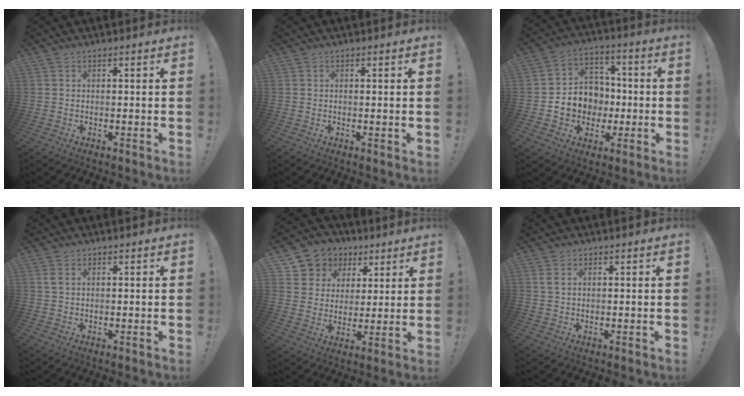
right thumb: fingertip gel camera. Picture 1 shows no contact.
{"total": 0.7, "force": [0.1, -0.4, 0.6], "torque": [-0.008, -0.002, 0.000]}
{"total": 11.2, "force": [-2.6, 10.3, 3.7], "torque": [-0.047, 0.020, -0.034]}
{"total": 1.7, "force": [0.9, 0.9, 1.2], "torque": [-0.018, 0.000, 0.015]}
{"total": 9.0, "force": [3.9, 7.9, 1.8], "torque": [-0.027, -0.031, 0.084]}
{"total": 2.0, "force": [0.9, 1.1, 1.4], "torque": [-0.024, 0.001, 0.015]}